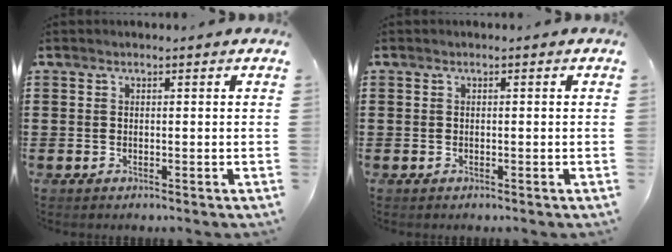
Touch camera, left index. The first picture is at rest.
{"total": 0.0}